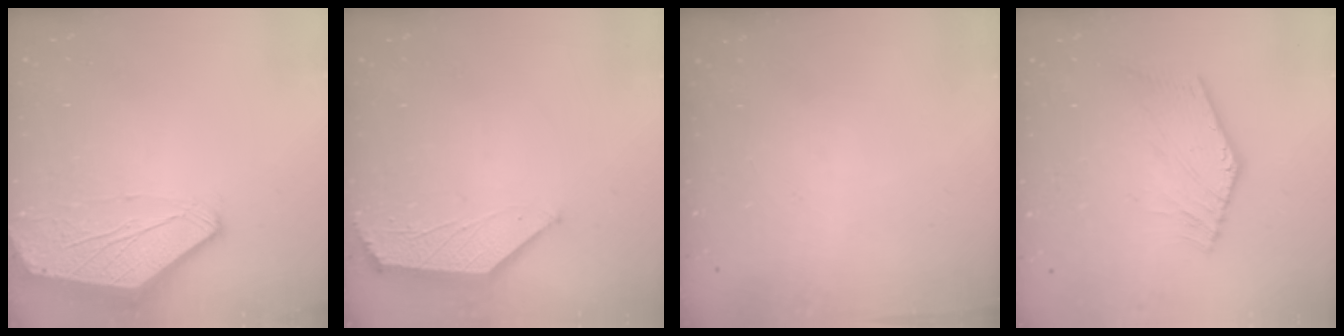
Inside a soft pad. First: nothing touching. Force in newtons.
{"total": 1.8, "press": 1.8, "slide": 0.3}
{"total": 0.0}
{"total": 2.7, "press": 2.5, "slide": 1.1}